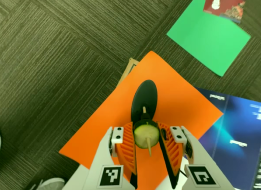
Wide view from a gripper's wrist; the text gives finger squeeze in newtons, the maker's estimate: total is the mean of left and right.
{"total": 8.7, "left": 8.7, "right": 8.6}